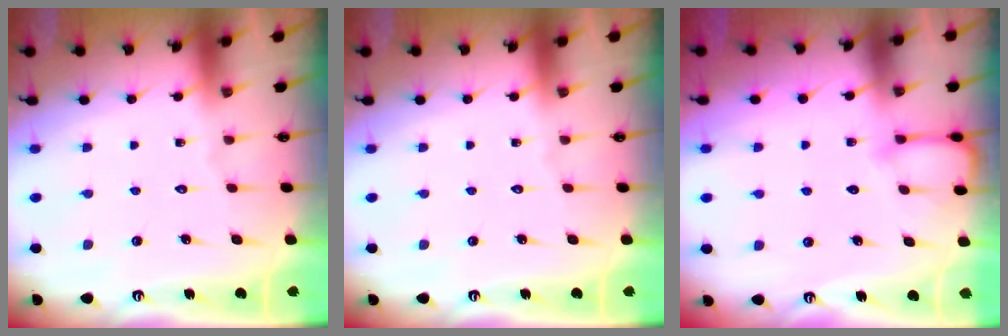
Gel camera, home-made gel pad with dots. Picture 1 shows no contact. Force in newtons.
{"total": 0.0}
{"total": 4.3, "press": 4.3, "slide": 0.4}